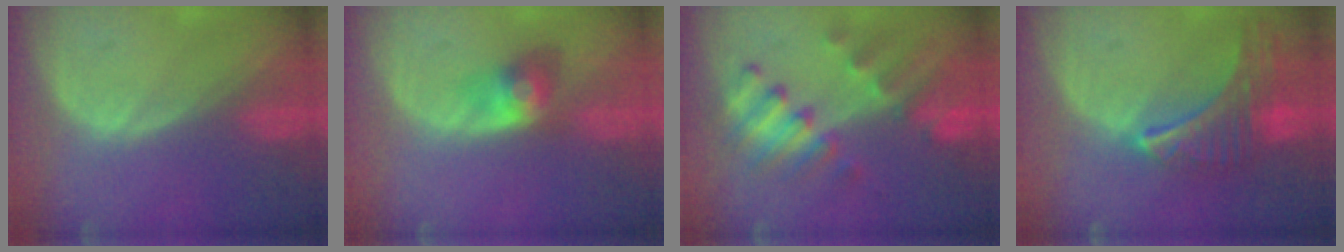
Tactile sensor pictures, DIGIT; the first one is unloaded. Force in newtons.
{"total": 4.0, "press": 4.0, "slide": 0.2}
{"total": 8.8, "press": 8.4, "slide": 2.8}
{"total": 9.0, "press": 7.9, "slide": 4.3}